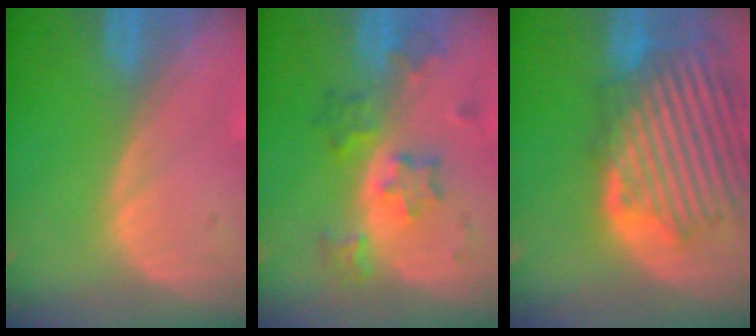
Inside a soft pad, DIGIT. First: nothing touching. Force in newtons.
{"total": 6.1, "press": 5.9, "slide": 1.4}
{"total": 12.3, "press": 11.4, "slide": 4.5}